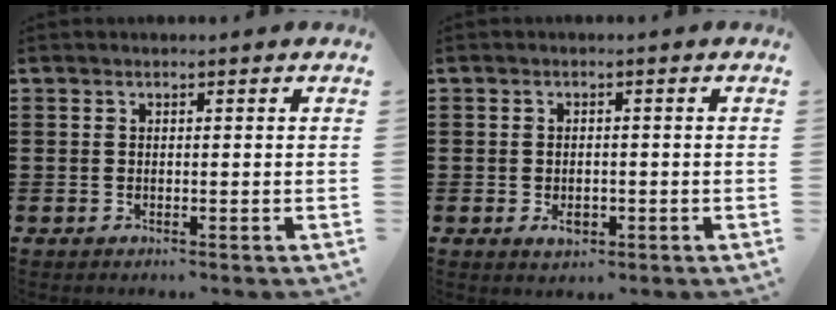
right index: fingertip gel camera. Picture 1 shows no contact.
{"total": 2.4, "force": [-0.6, 1.3, 2.0], "torque": [-0.038, 0.000, -0.010]}